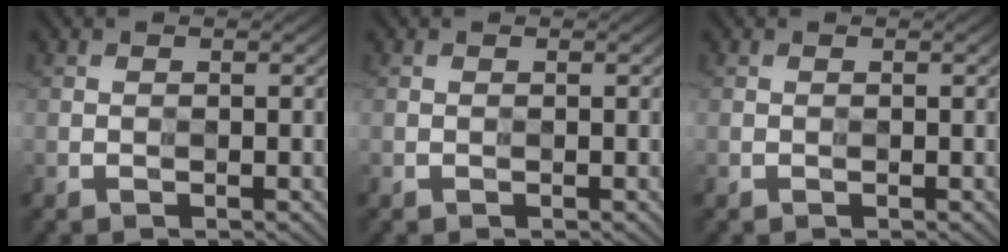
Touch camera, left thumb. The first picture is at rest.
{"total": 0.0}
{"total": 0.0}